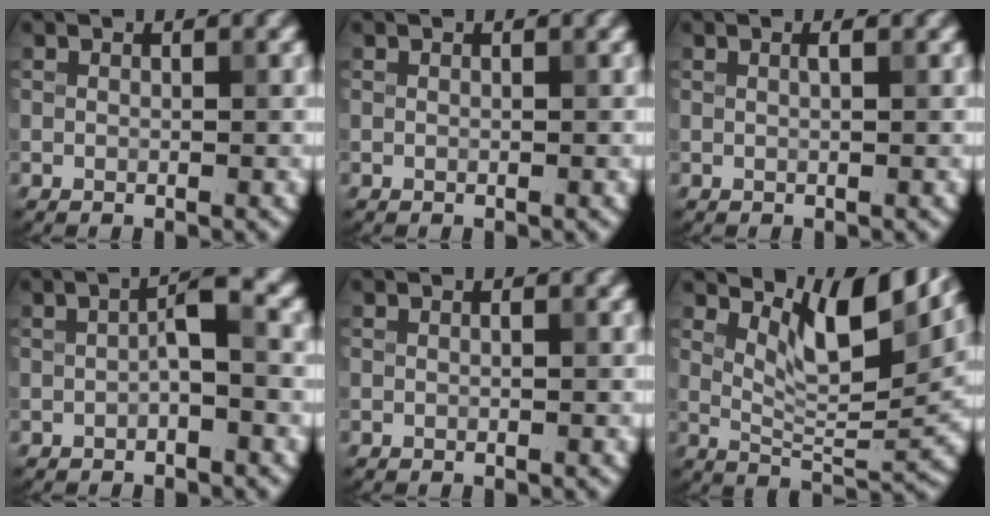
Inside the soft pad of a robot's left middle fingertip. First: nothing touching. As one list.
[{"total": 0.0}, {"total": 0.7, "force": [0.3, 0.2, 0.6], "torque": [-0.009, 0.004, 0.002]}, {"total": 2.1, "force": [-0.4, 0.5, 2.0], "torque": [-0.037, 0.011, -0.009]}, {"total": 0.0}, {"total": 7.3, "force": [4.5, 2.0, 5.3], "torque": [-0.090, -0.004, 0.076]}]